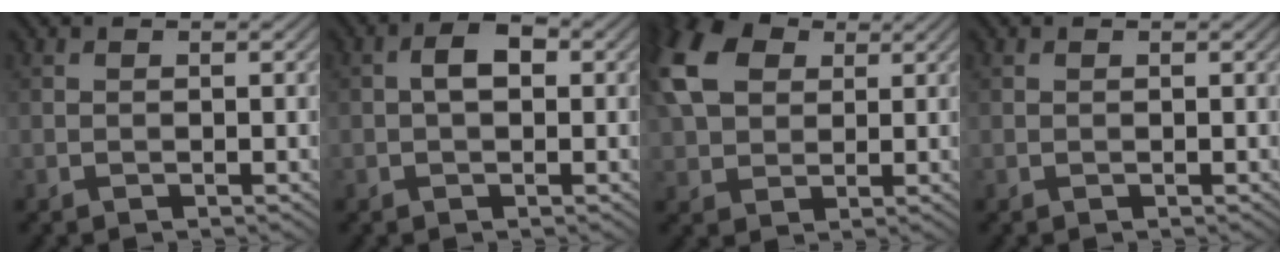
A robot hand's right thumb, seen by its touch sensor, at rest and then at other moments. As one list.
[{"total": 2.8, "force": [0.1, 1.6, 2.3], "torque": [-0.040, 0.007, -0.003]}, {"total": 11.0, "force": [3.4, 7.6, 7.2], "torque": [-0.202, 0.028, 0.061]}, {"total": 0.0}]